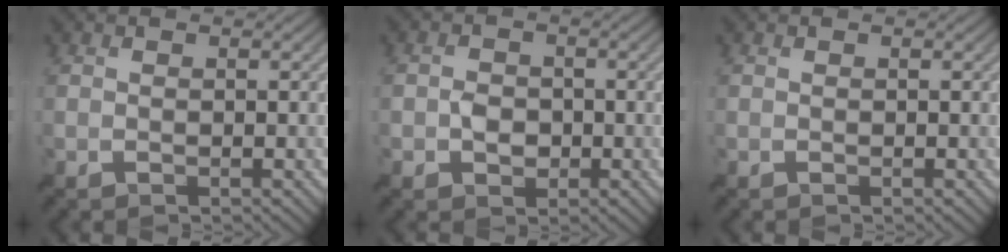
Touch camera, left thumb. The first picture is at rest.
{"total": 2.4, "force": [-0.6, 1.9, 1.3], "torque": [-0.023, -0.001, -0.016]}
{"total": 0.0}